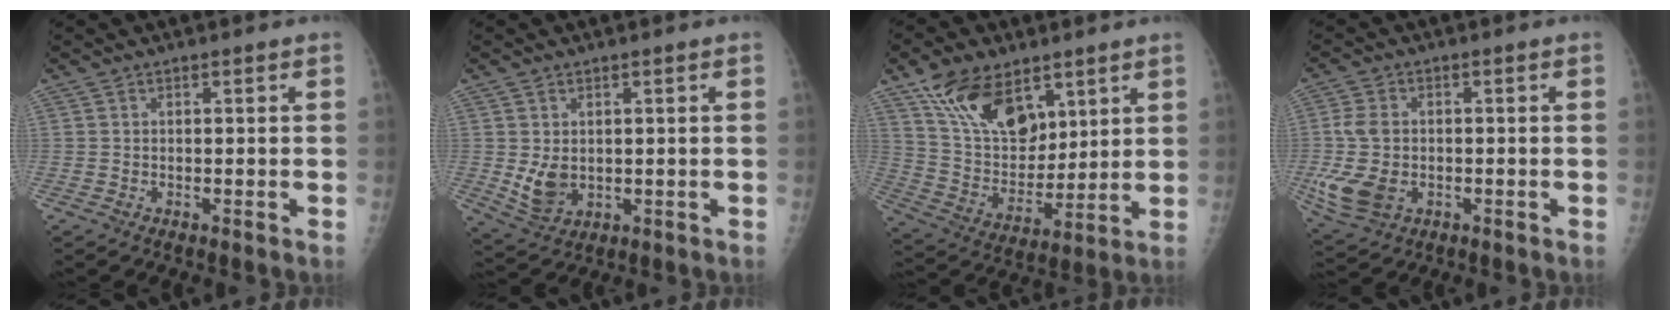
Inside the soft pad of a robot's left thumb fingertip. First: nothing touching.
{"total": 5.3, "force": [0.2, 3.9, 3.6], "torque": [-0.057, -0.013, 0.021]}
{"total": 16.4, "force": [9.8, 9.4, 9.2], "torque": [-0.123, -0.051, 0.192]}
{"total": 9.9, "force": [-1.5, 6.8, 7.0], "torque": [-0.152, 0.000, -0.023]}